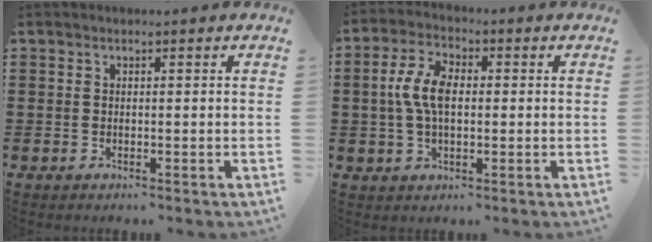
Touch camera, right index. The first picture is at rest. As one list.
[{"total": 6.8, "force": [0.2, 3.6, 5.7], "torque": [-0.133, 0.008, -0.004]}]